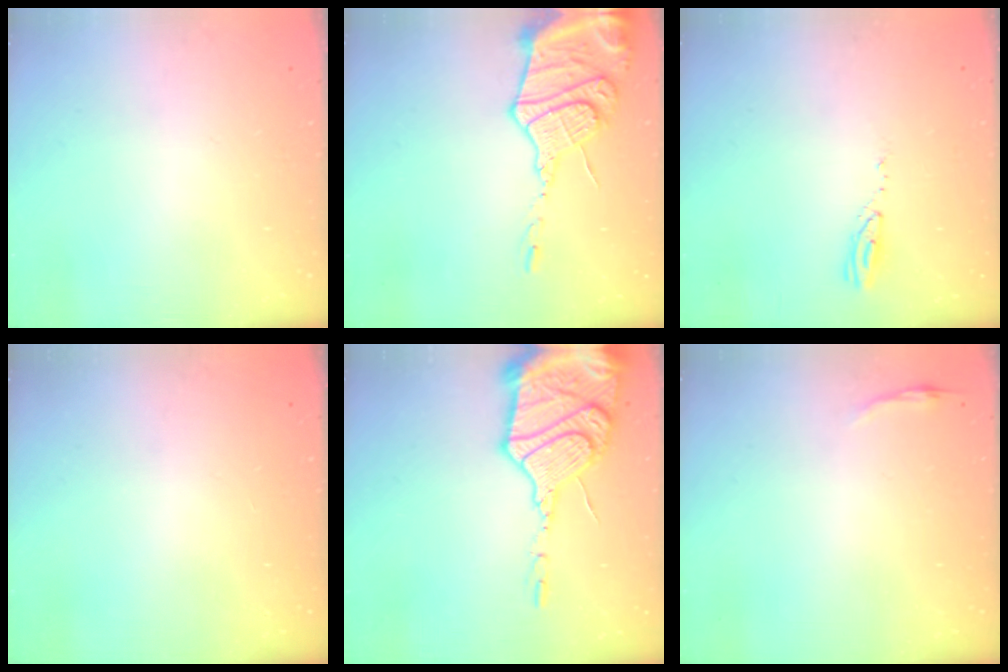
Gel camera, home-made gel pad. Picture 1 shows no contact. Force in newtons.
{"total": 16.4, "press": 16.3, "slide": 1.7}
{"total": 3.5, "press": 3.5, "slide": 0.3}
{"total": 0.0}
{"total": 20.3, "press": 20.1, "slide": 2.1}
{"total": 2.8, "press": 2.8, "slide": 0.6}